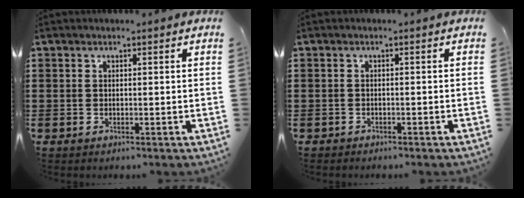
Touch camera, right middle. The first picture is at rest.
{"total": 0.8, "force": [-0.8, 0.2, 0.0], "torque": [-0.001, 0.001, -0.017]}